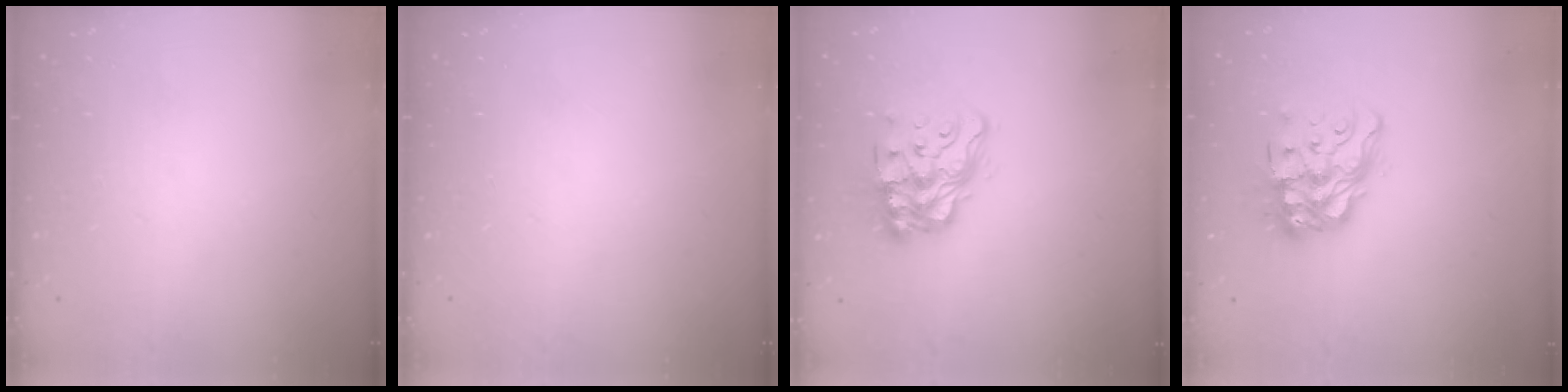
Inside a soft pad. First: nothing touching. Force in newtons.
{"total": 0.0}
{"total": 14.4, "press": 14.4, "slide": 1.2}
{"total": 14.6, "press": 14.5, "slide": 2.0}